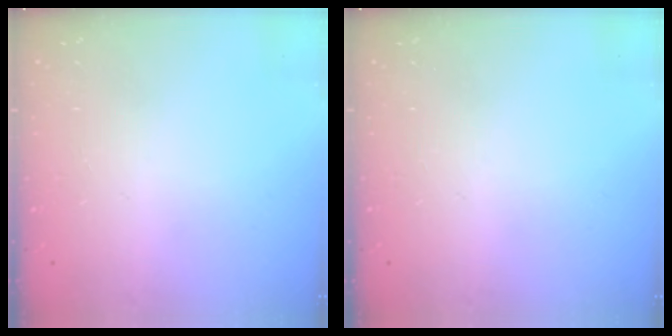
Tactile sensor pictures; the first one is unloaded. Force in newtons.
{"total": 0.0}